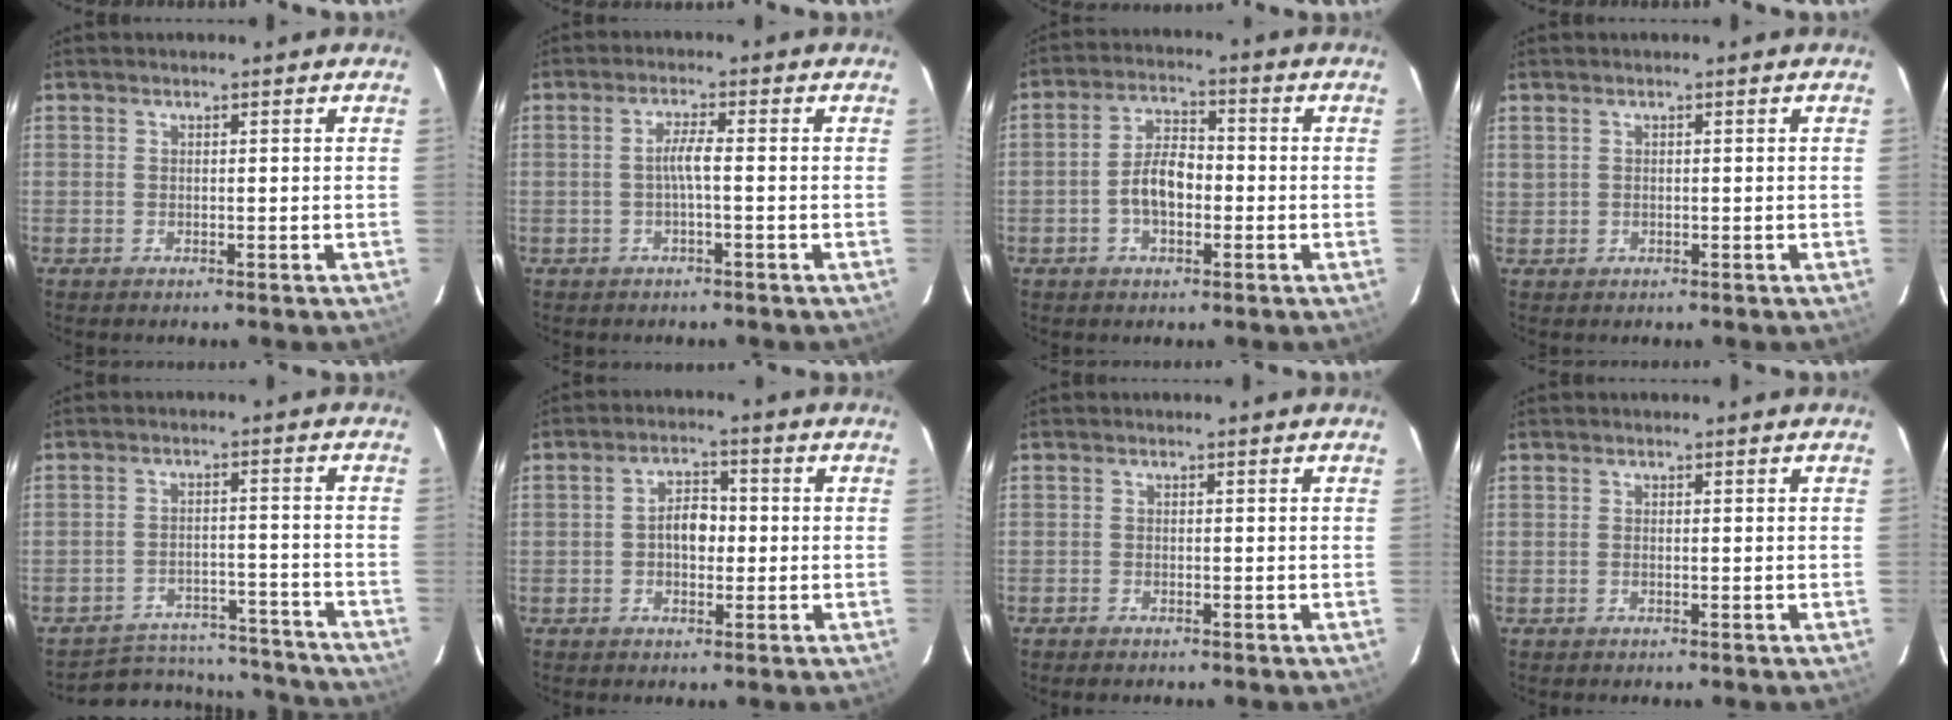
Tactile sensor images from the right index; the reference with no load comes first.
{"total": 2.7, "force": [-0.7, -0.2, 2.6], "torque": [-0.050, 0.004, -0.011]}
{"total": 6.5, "force": [-1.6, 3.4, 5.3], "torque": [-0.102, 0.015, -0.025]}
{"total": 0.9, "force": [0.4, 0.7, 0.3], "torque": [-0.004, 0.004, 0.010]}
{"total": 16.9, "force": [-15.6, 5.5, 3.5], "torque": [-0.079, 0.033, -0.192]}
{"total": 4.8, "force": [-0.4, 3.1, 3.6], "torque": [-0.063, 0.014, -0.004]}
{"total": 1.1, "force": [-0.9, 0.5, 0.3], "torque": [-0.010, -0.001, -0.018]}
{"total": 0.0}